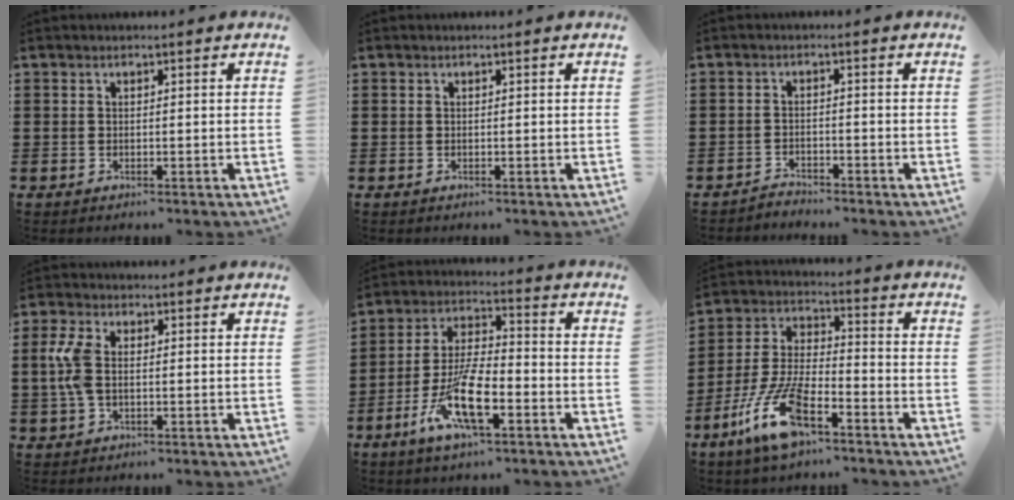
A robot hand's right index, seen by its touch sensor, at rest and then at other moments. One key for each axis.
{"total": 0.0}
{"total": 1.9, "fx": -1.9, "fy": 0.2, "fz": -0.2, "tx": -0.004, "ty": 0.005, "tz": -0.042}
{"total": 5.5, "fx": 0.2, "fy": 3.2, "fz": 4.5, "tx": -0.116, "ty": 0.001, "tz": -0.005}
{"total": 10.8, "fx": -5.2, "fy": 3.6, "fz": 8.8, "tx": -0.199, "ty": -0.005, "tz": -0.100}
{"total": 11.4, "fx": -6.9, "fy": 3.3, "fz": 8.4, "tx": -0.198, "ty": -0.003, "tz": -0.136}